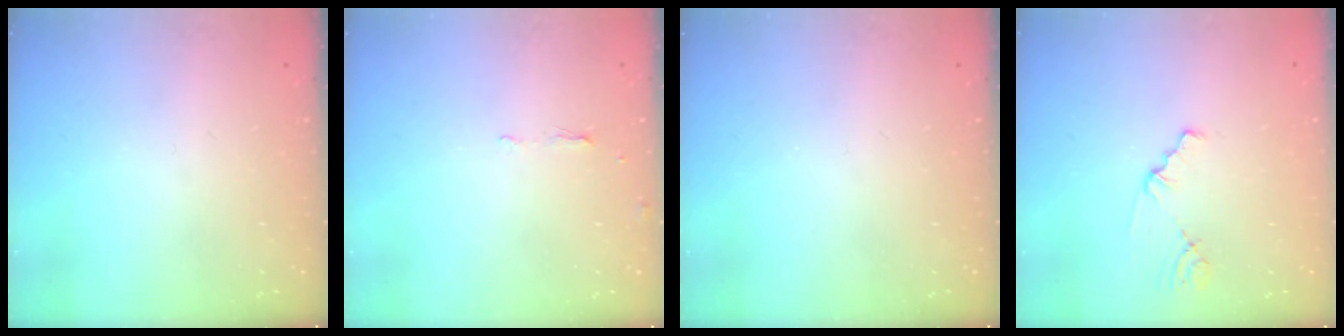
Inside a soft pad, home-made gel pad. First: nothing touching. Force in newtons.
{"total": 4.6, "press": 2.6, "slide": 3.8}
{"total": 0.0}
{"total": 1.3, "press": 1.3, "slide": 0.3}